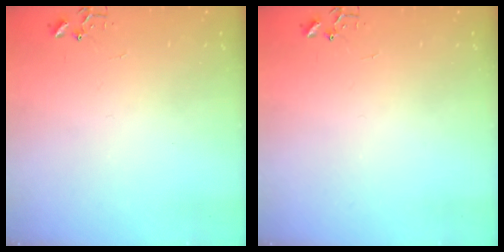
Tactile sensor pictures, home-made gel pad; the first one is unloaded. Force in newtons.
{"total": 0.0}